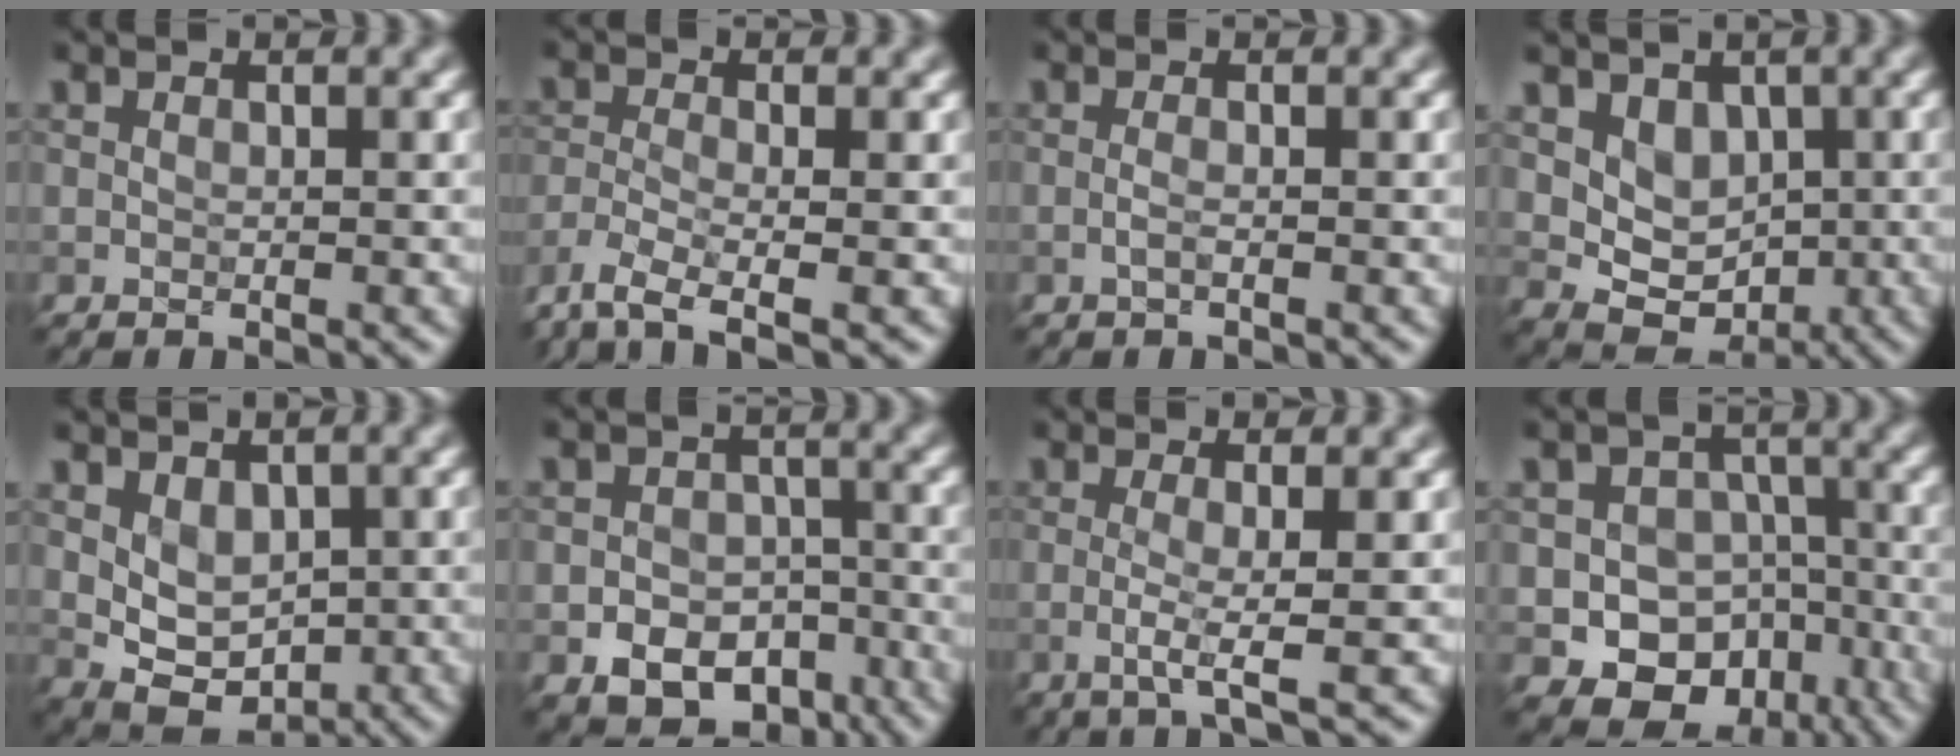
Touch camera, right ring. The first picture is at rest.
{"total": 5.2, "force": [-3.8, 1.4, 3.2], "torque": [-0.073, -0.011, -0.086]}
{"total": 0.8, "force": [-0.3, 0.2, 0.8], "torque": [-0.016, -0.001, -0.009]}
{"total": 4.6, "force": [1.1, 3.8, 2.5], "torque": [-0.036, -0.008, 0.021]}
{"total": 3.7, "force": [0.9, 2.7, 2.4], "torque": [-0.042, -0.011, 0.022]}
{"total": 9.1, "force": [-5.2, 6.6, 3.5], "torque": [-0.037, -0.014, -0.081]}
{"total": 2.9, "force": [-0.5, 0.5, 2.9], "torque": [-0.055, -0.003, -0.017]}
{"total": 11.9, "force": [-5.1, 10.0, 3.9], "torque": [-0.041, -0.006, -0.087]}